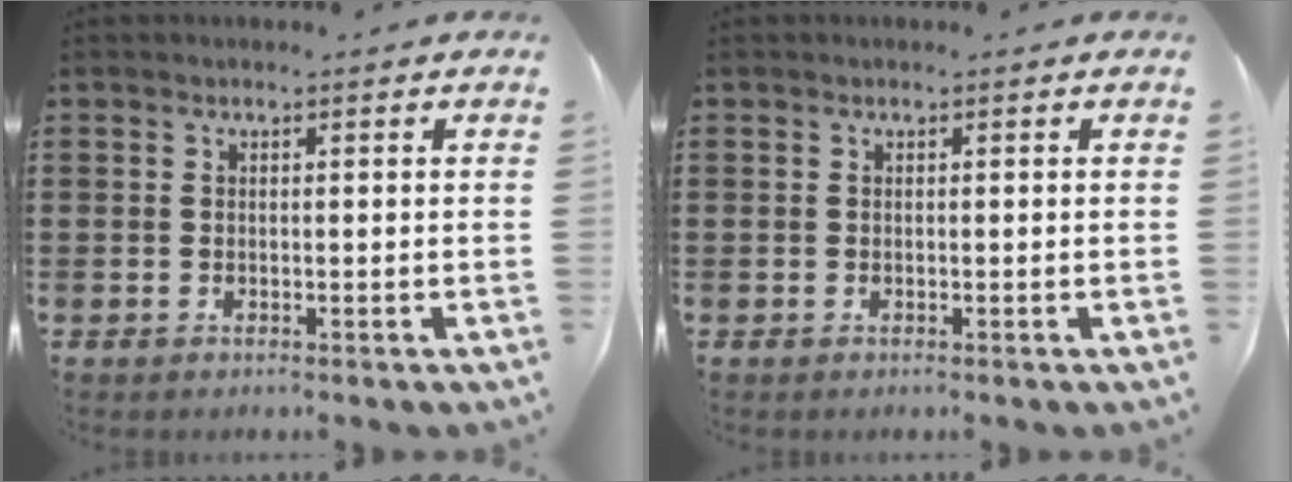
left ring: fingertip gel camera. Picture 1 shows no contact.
{"total": 0.0}